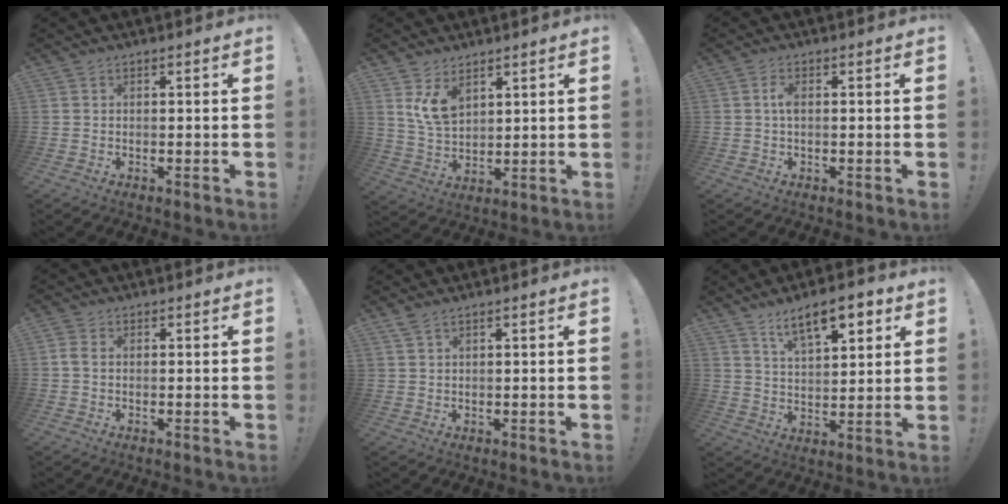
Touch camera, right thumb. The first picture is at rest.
{"total": 8.9, "force": [5.2, 5.3, 4.9], "torque": [-0.081, -0.024, 0.102]}
{"total": 2.7, "force": [0.1, 1.2, 2.5], "torque": [-0.043, 0.006, 0.000]}
{"total": 2.1, "force": [0.4, 1.2, 1.7], "torque": [-0.026, 0.003, 0.005]}
{"total": 2.2, "force": [1.6, 0.7, 1.4], "torque": [-0.030, -0.001, 0.029]}
{"total": 12.3, "force": [7.1, 4.5, 9.0], "torque": [-0.132, -0.028, 0.117]}